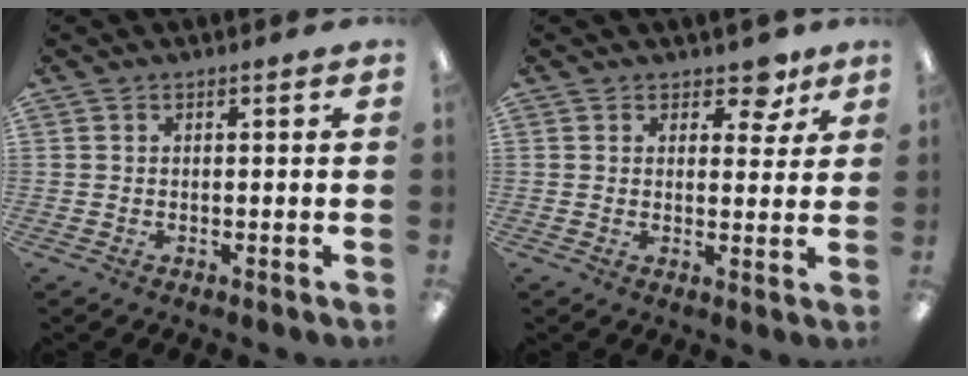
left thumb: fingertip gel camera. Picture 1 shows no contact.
{"total": 6.2, "force": [4.3, 3.5, 2.8], "torque": [-0.026, -0.020, 0.072]}